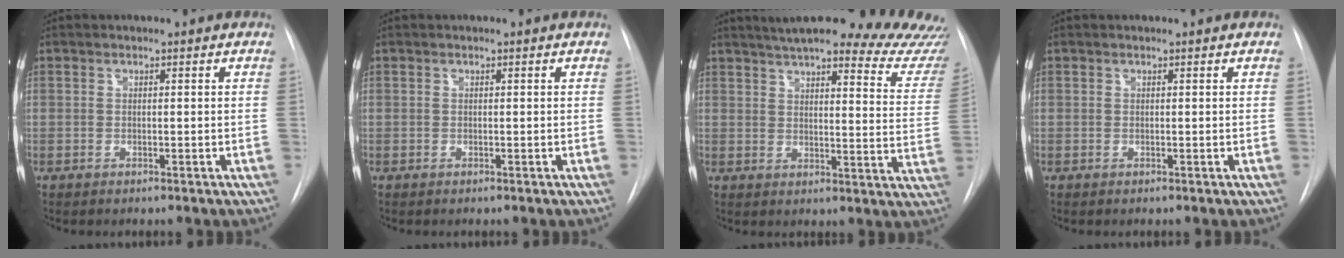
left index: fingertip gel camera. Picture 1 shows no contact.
{"total": 0.0}
{"total": 26.2, "force": [23.5, 3.7, 11.1], "torque": [-0.151, -0.073, 0.264]}
{"total": 0.0}